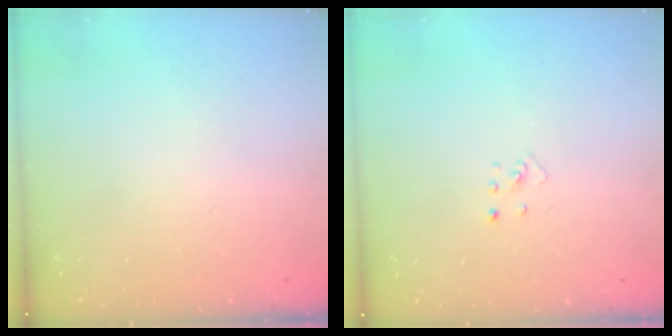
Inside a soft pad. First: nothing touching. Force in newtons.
{"total": 2.0, "press": 2.0, "slide": 0.3}